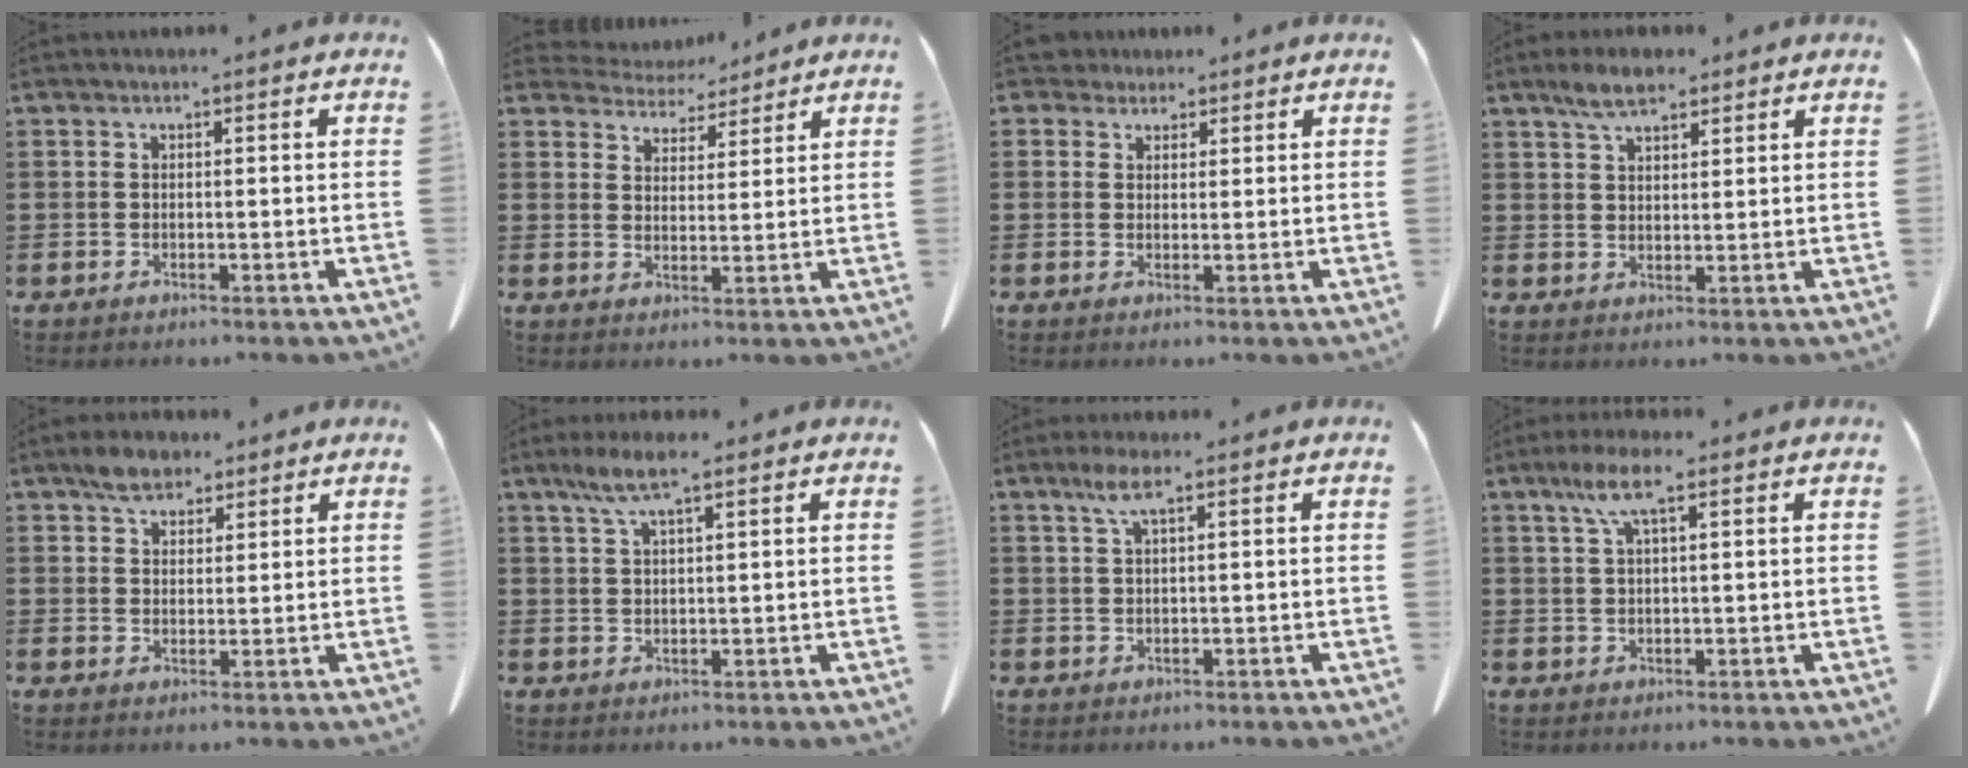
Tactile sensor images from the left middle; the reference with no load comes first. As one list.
[{"total": 4.5, "force": [4.3, 1.3, 0.3], "torque": [-0.025, -0.017, 0.077]}, {"total": 2.8, "force": [2.3, 1.5, 0.4], "torque": [-0.008, 0.004, 0.043]}, {"total": 4.8, "force": [3.5, 1.6, 2.8], "torque": [-0.062, 0.003, 0.064]}, {"total": 4.6, "force": [3.5, 2.3, 1.8], "torque": [-0.037, 0.006, 0.065]}, {"total": 5.4, "force": [3.3, 0.8, 4.1], "torque": [-0.088, 0.003, 0.058]}, {"total": 3.6, "force": [1.8, 0.6, 3.1], "torque": [-0.066, 0.005, 0.030]}, {"total": 5.8, "force": [3.0, 1.1, 4.8], "torque": [-0.101, 0.007, 0.052]}]